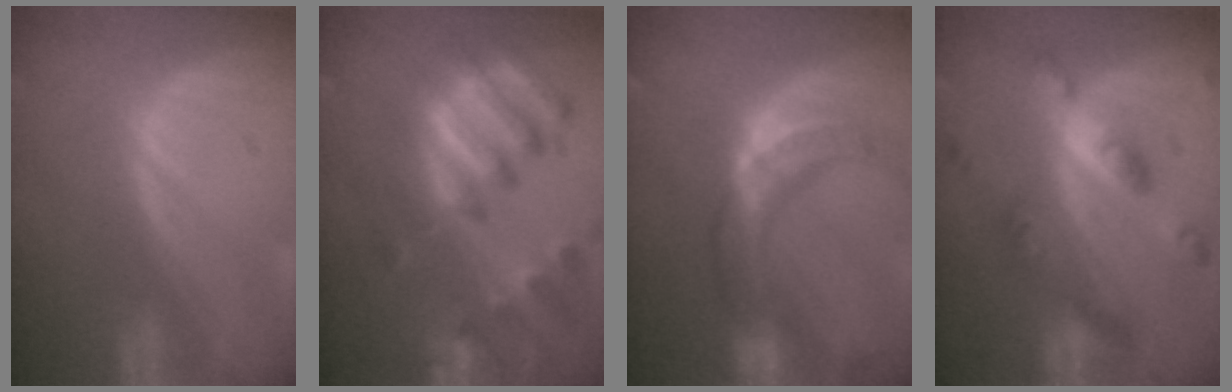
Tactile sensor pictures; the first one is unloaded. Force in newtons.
{"total": 11.5, "press": 9.9, "slide": 5.8}
{"total": 11.4, "press": 9.6, "slide": 6.0}
{"total": 7.5, "press": 7.5, "slide": 0.6}